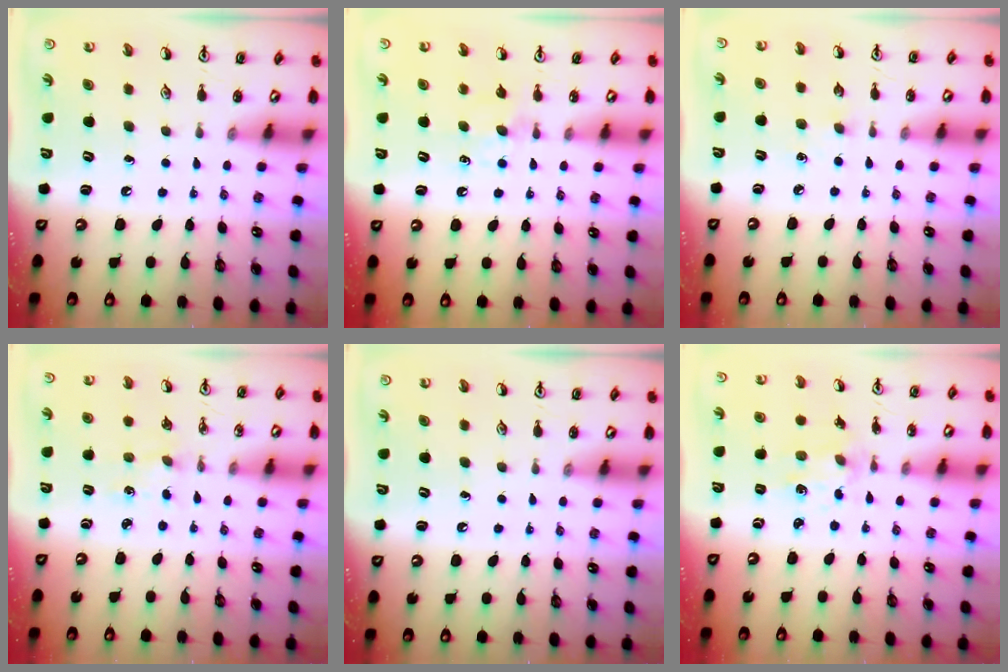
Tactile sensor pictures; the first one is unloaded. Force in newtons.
{"total": 5.8, "press": 5.8, "slide": 0.7}
{"total": 2.9, "press": 2.9, "slide": 0.4}
{"total": 0.7, "press": 0.7, "slide": 0.2}
{"total": 0.0}
{"total": 1.3, "press": 1.3, "slide": 0.3}